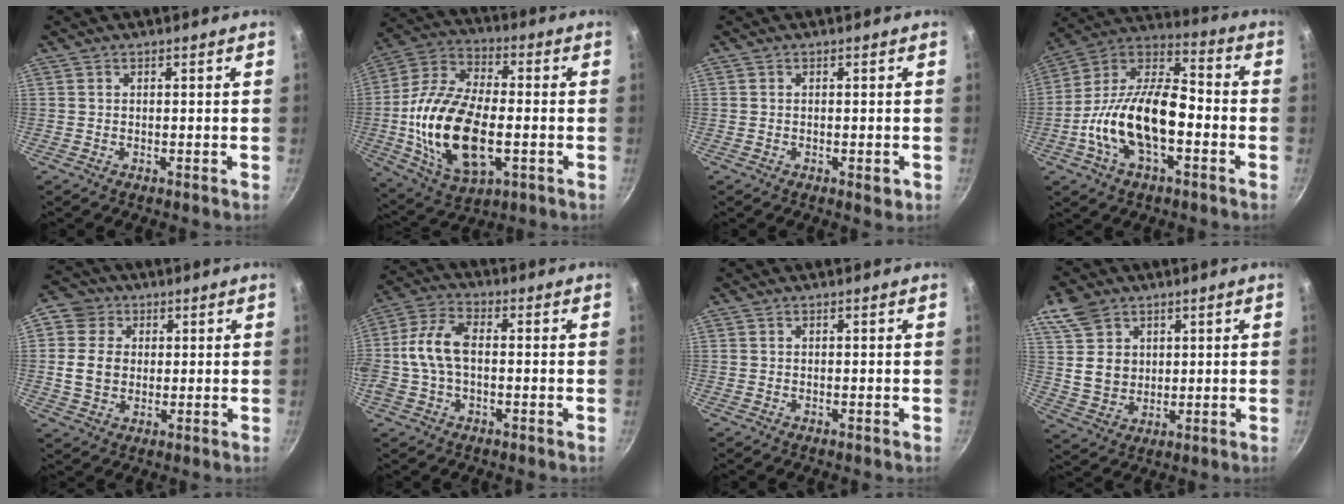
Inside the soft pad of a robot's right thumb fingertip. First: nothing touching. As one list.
[{"total": 22.3, "force": [-3.3, 11.8, 18.6], "torque": [-0.357, 0.020, -0.060]}, {"total": 2.0, "force": [-0.7, 0.8, 1.7], "torque": [-0.025, -0.004, -0.010]}, {"total": 19.8, "force": [-4.8, 10.1, 16.3], "torque": [-0.283, 0.046, -0.108]}, {"total": 8.4, "force": [1.4, 7.3, 3.9], "torque": [-0.041, 0.001, 0.016]}, {"total": 9.8, "force": [-0.4, 5.5, 8.1], "torque": [-0.166, 0.028, -0.022]}, {"total": 0.0}, {"total": 9.9, "force": [4.7, 7.6, 4.3], "torque": [-0.055, -0.021, 0.096]}]